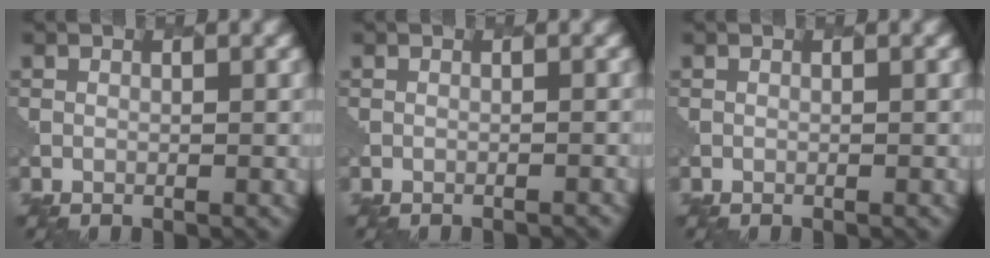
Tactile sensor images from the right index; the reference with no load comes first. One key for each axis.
{"total": 1.2, "fx": -1.2, "fy": 0.3, "fz": 0.2, "tx": 0.011, "ty": 0.004, "tz": -0.015}
{"total": 0.0}